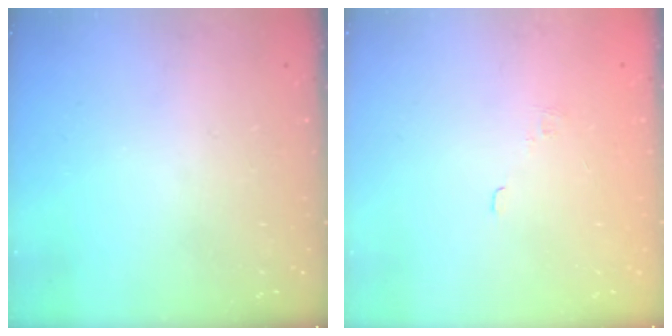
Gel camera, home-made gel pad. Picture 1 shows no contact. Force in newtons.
{"total": 1.8, "press": 1.3, "slide": 1.2}